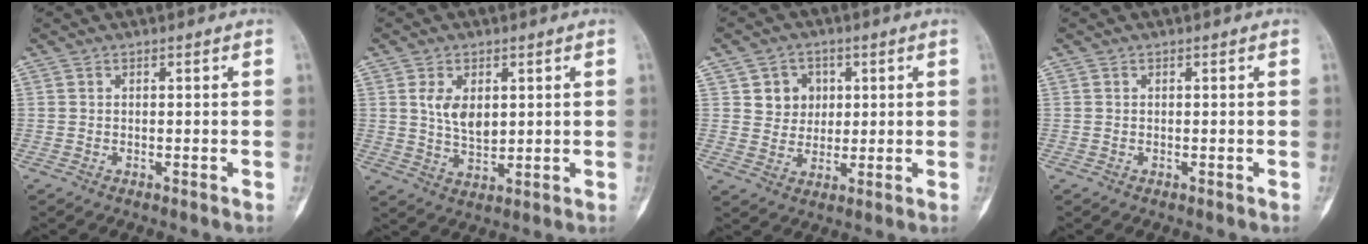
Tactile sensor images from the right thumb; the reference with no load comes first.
{"total": 6.7, "force": [1.8, 4.0, 5.1], "torque": [-0.073, -0.013, 0.040]}
{"total": 6.5, "force": [2.0, 5.9, 2.0], "torque": [0.003, -0.003, 0.034]}
{"total": 0.0}